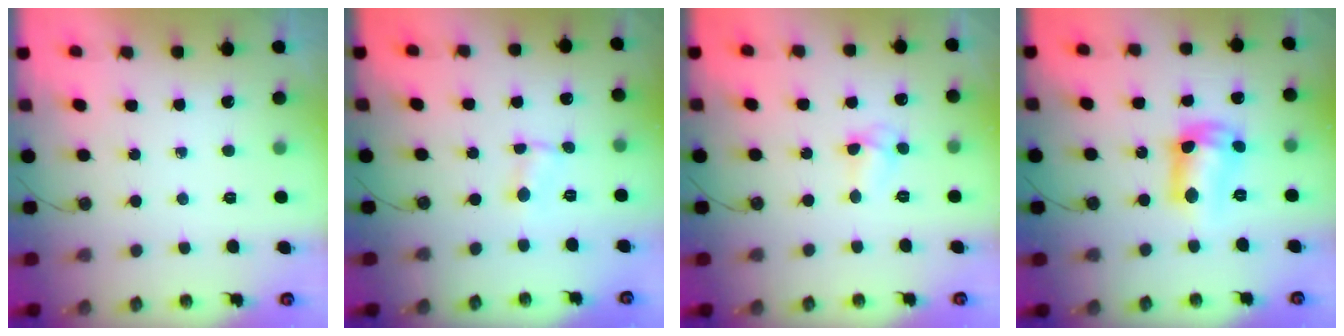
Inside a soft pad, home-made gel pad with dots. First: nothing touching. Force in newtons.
{"total": 0.7, "press": 0.7, "slide": 0.1}
{"total": 4.7, "press": 4.6, "slide": 0.5}
{"total": 12.3, "press": 12.3, "slide": 1.0}